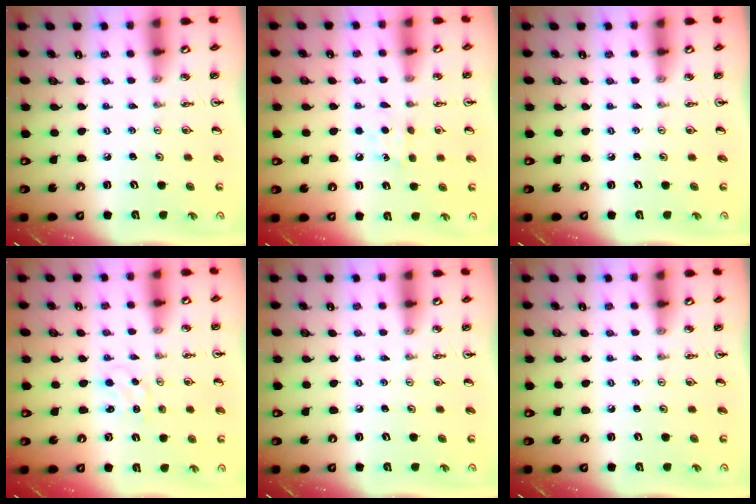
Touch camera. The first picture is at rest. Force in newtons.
{"total": 5.6, "press": 5.6, "slide": 0.7}
{"total": 0.0}
{"total": 1.5, "press": 1.5, "slide": 0.2}
{"total": 0.0}
{"total": 0.0}